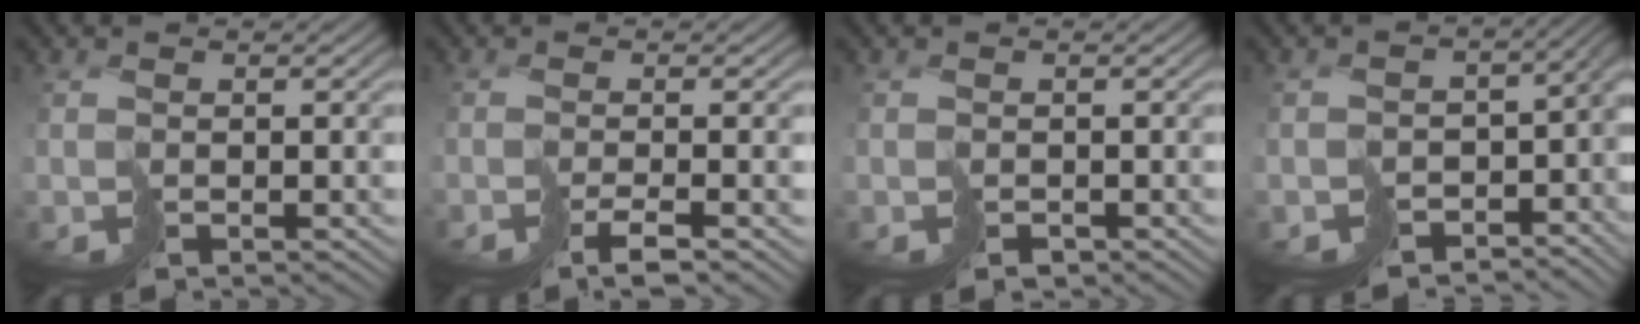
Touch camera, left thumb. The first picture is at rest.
{"total": 2.7, "force": [-1.6, -0.4, 2.1], "torque": [-0.023, 0.004, -0.028]}
{"total": 1.1, "force": [-0.8, 0.8, 0.3], "torque": [0.000, -0.002, -0.013]}
{"total": 7.3, "force": [-4.5, 4.6, 3.5], "torque": [-0.049, -0.038, -0.056]}